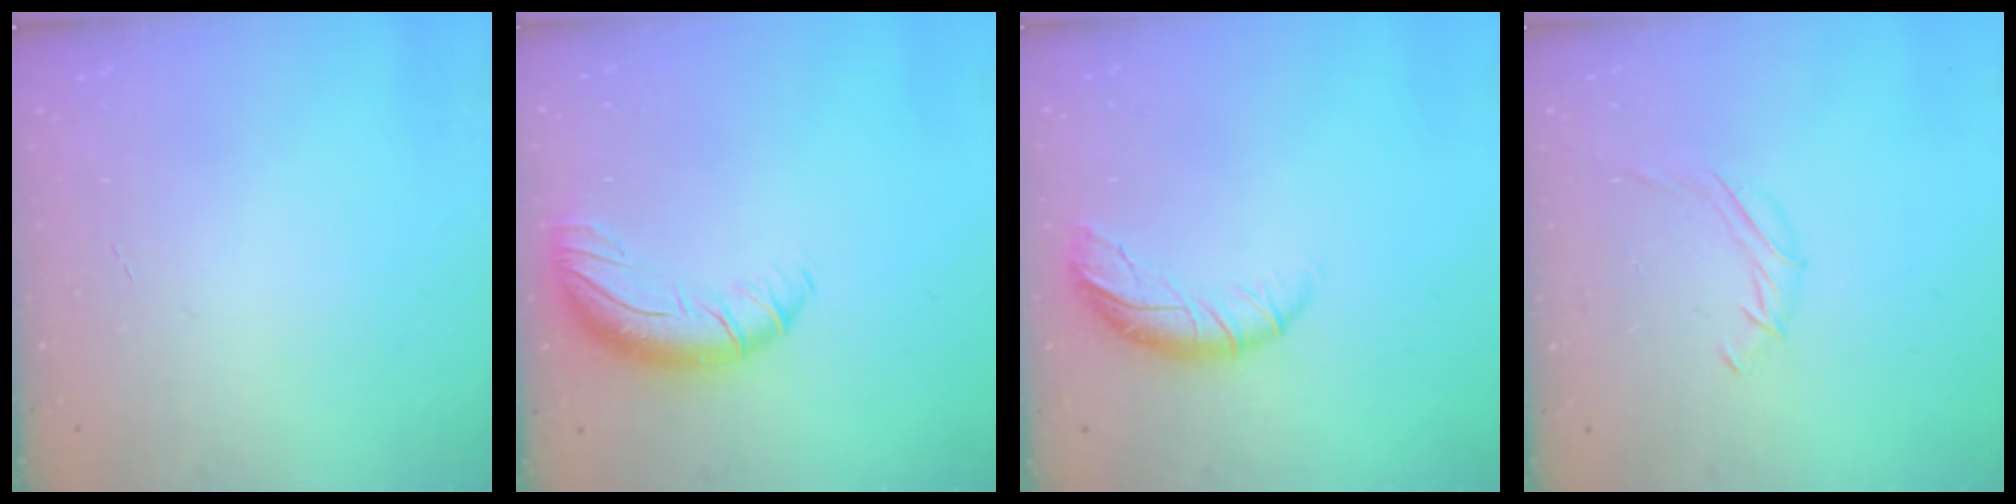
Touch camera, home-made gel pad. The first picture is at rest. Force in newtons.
{"total": 11.5, "press": 11.2, "slide": 2.6}
{"total": 9.8, "press": 9.6, "slide": 1.7}
{"total": 6.1, "press": 6.1, "slide": 0.7}